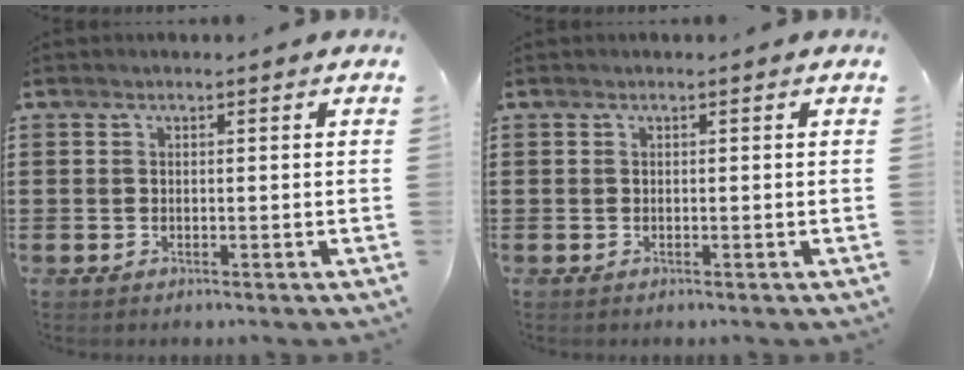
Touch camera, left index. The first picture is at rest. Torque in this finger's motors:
{"motor_torque": [0.00, 0.00, 0.00, 0.00]}